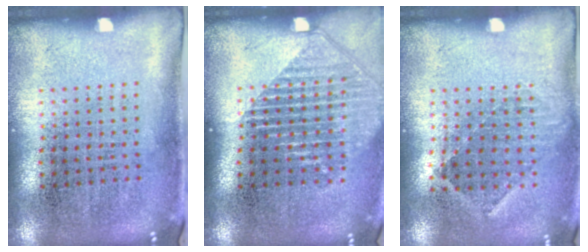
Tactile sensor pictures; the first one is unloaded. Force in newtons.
{"total": 1.5, "press": 1.4, "slide": 0.6}
{"total": 0.8, "press": 0.7, "slide": 0.4}